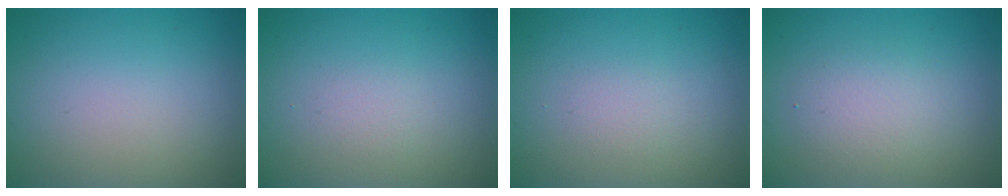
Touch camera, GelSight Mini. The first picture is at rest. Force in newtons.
{"total": 1.0, "press": 0.9, "slide": 0.1}
{"total": 1.0, "press": 0.9, "slide": 0.1}
{"total": 2.8, "press": 2.8, "slide": 0.3}